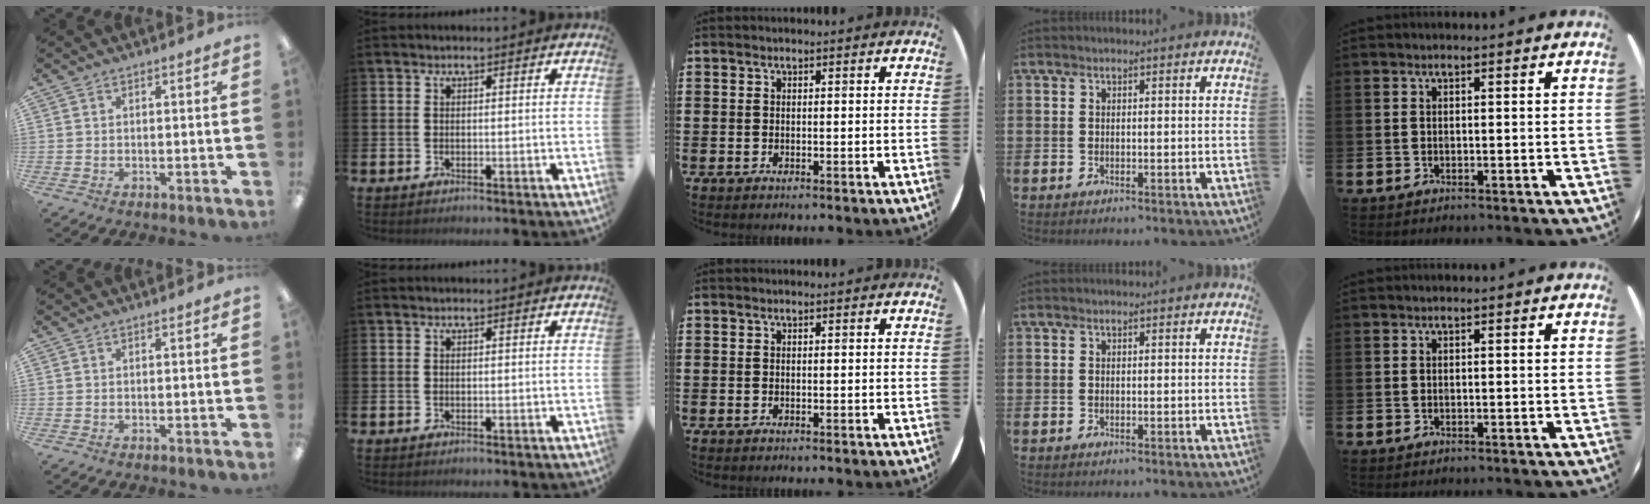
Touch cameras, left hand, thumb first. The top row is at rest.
{}